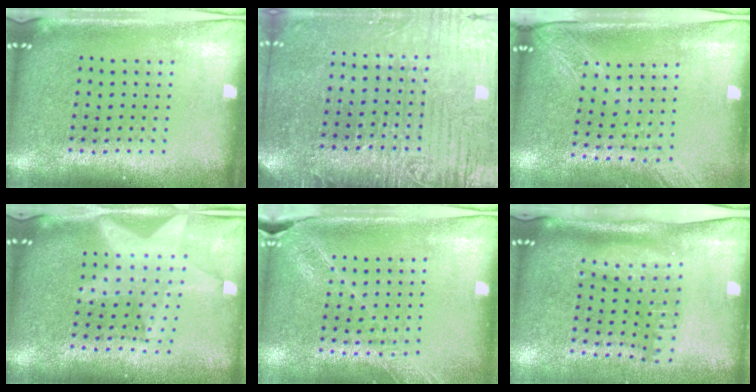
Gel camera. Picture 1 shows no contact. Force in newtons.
{"total": 4.0, "press": 3.7, "slide": 1.5}
{"total": 2.1, "press": 1.7, "slide": 1.2}
{"total": 2.2, "press": 1.8, "slide": 1.3}
{"total": 1.5, "press": 1.5, "slide": 0.2}
{"total": 2.1, "press": 1.5, "slide": 1.4}